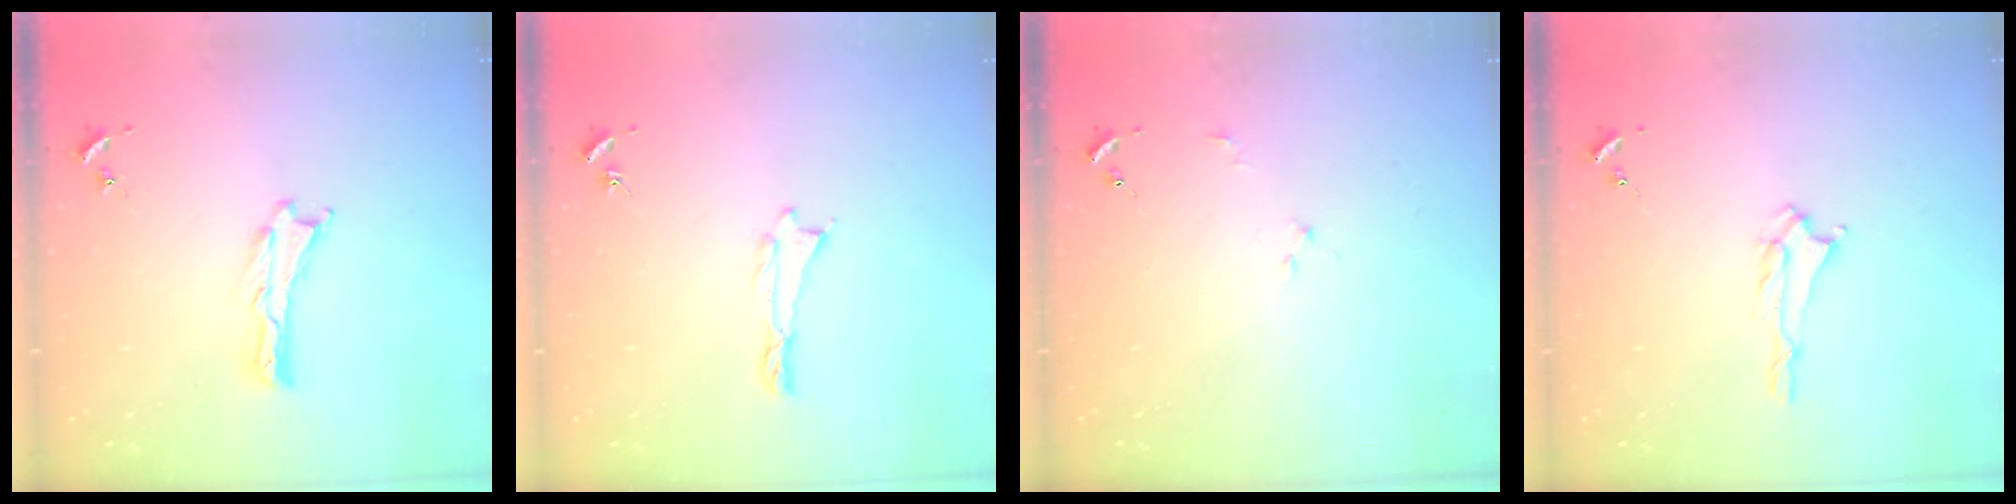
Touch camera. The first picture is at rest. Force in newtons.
{"total": 0.0}
{"total": 2.2, "press": 2.2, "slide": 0.2}
{"total": 1.4, "press": 1.3, "slide": 0.2}